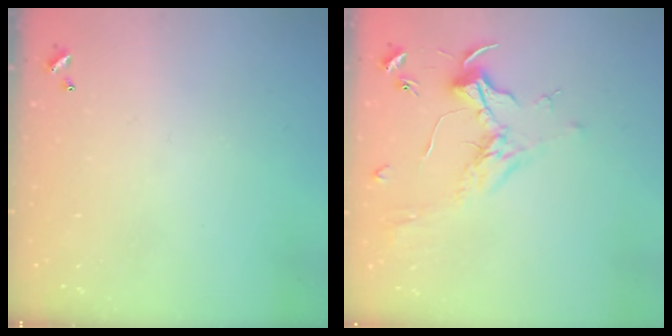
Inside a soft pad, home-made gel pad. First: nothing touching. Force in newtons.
{"total": 1.8, "press": 1.6, "slide": 0.8}